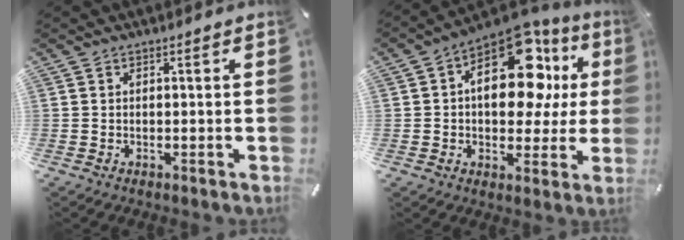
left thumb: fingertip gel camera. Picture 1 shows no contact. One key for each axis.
{"total": 20.2, "fx": 6.1, "fy": 11.5, "fz": 15.5, "tx": -0.216, "ty": -0.035, "tz": 0.099}